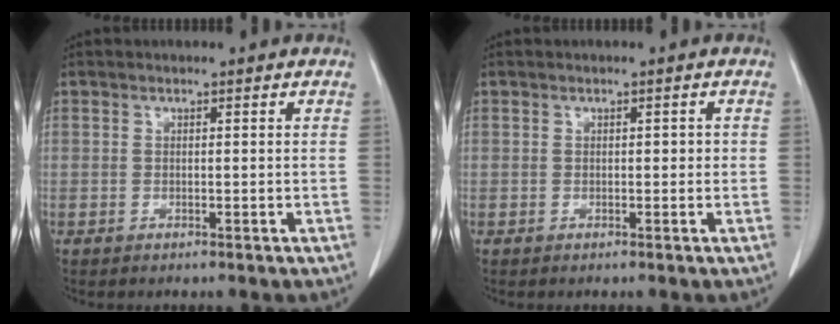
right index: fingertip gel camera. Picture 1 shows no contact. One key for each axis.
{"total": 1.0, "fx": 0.0, "fy": 0.6, "fz": 0.8, "tx": -0.010, "ty": 0.009, "tz": 0.002}